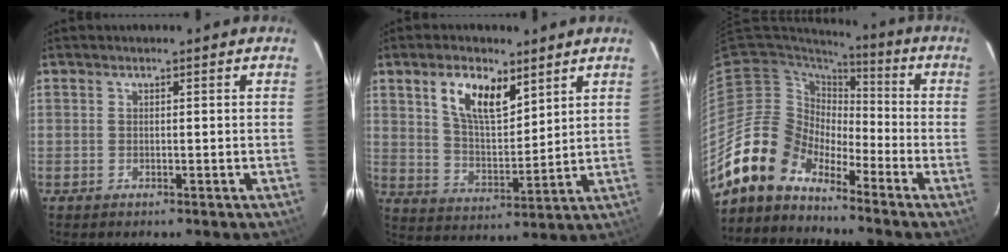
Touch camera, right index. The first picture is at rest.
{"total": 10.3, "force": [5.9, 4.7, 7.1], "torque": [-0.128, 0.007, 0.115]}
{"total": 11.7, "force": [-9.9, 6.1, 1.5], "torque": [-0.034, 0.029, -0.195]}